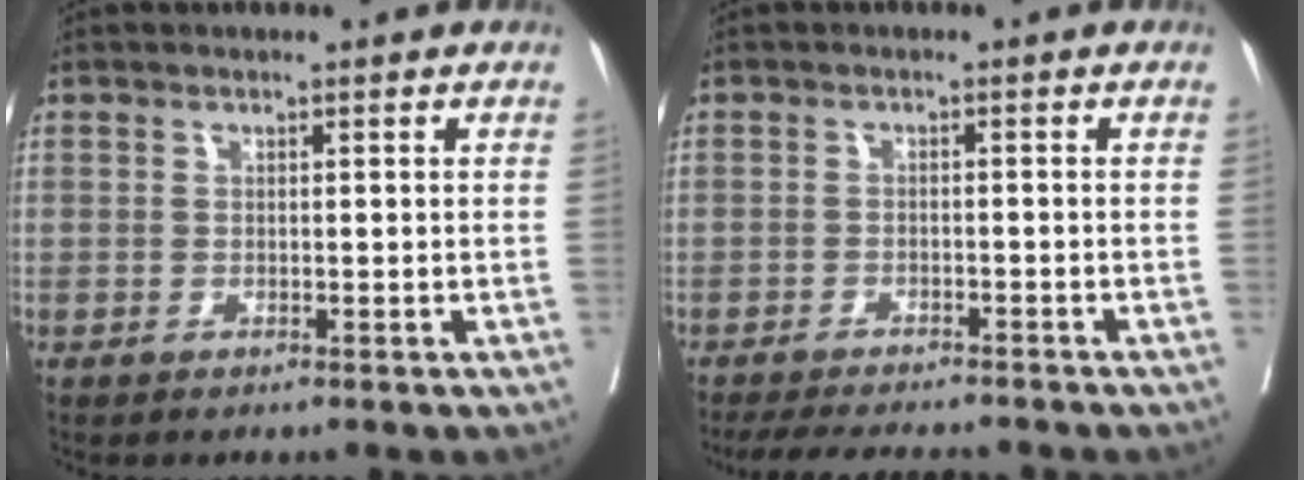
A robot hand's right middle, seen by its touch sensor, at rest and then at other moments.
{"total": 10.0, "force": [-9.0, 1.8, 3.8], "torque": [-0.054, -0.008, -0.124]}